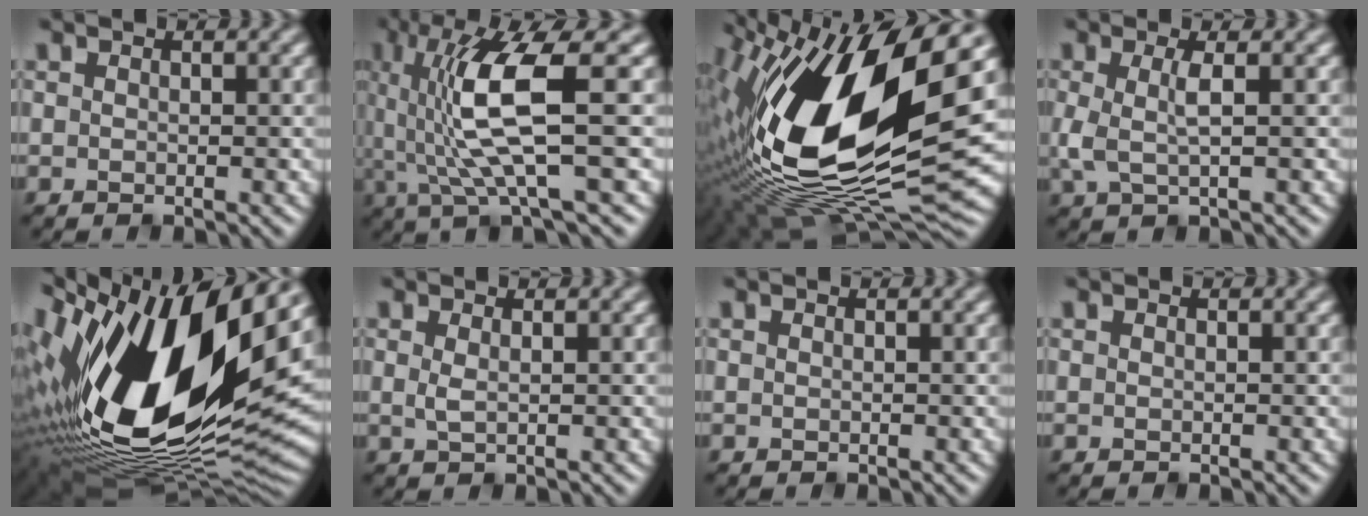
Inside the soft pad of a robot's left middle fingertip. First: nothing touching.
{"total": 8.6, "force": [0.9, 1.6, 8.4], "torque": [-0.167, -0.003, 0.024]}
{"total": 19.5, "force": [2.3, 8.1, 17.6], "torque": [-0.329, -0.016, 0.035]}
{"total": 2.5, "force": [0.2, 0.5, 2.4], "torque": [-0.056, -0.001, 0.005]}
{"total": 20.0, "force": [3.6, 8.9, 17.6], "torque": [-0.341, -0.024, 0.059]}
{"total": 1.0, "force": [0.3, 0.3, 1.0], "torque": [-0.023, -0.001, 0.006]}
{"total": 0.0}
{"total": 0.0}